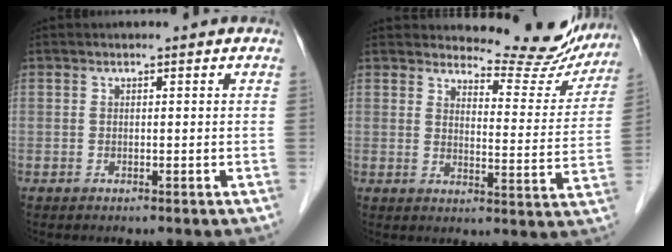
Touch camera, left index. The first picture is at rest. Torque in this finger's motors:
{"motor_torque": [0.97, -1.17, 0.24, 0.00]}